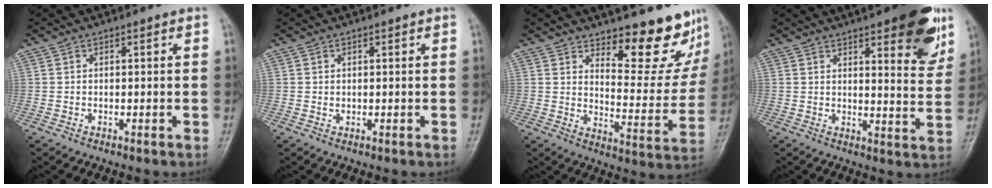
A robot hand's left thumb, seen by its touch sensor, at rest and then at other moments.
{"total": 0.8, "force": [0.3, 0.6, 0.4], "torque": [-0.002, -0.002, 0.005]}
{"total": 13.5, "force": [10.9, 4.5, 6.5], "torque": [-0.040, -0.107, 0.153]}
{"total": 14.9, "force": [8.6, 4.6, 11.3], "torque": [-0.105, -0.041, 0.110]}